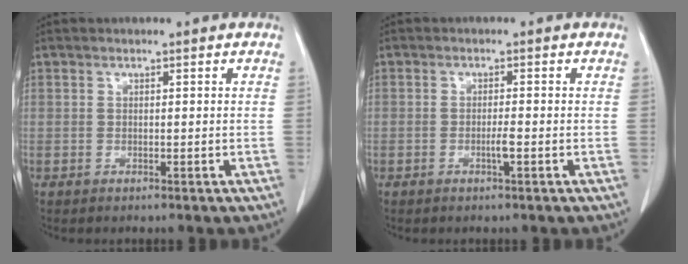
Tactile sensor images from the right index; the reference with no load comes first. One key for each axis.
{"total": 1.5, "fx": -0.6, "fy": 0.0, "fz": 1.4, "tx": -0.028, "ty": -0.002, "tz": -0.011}